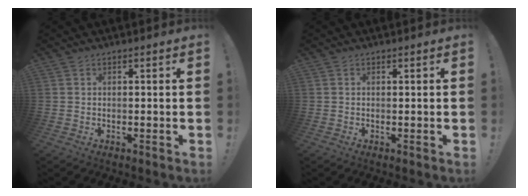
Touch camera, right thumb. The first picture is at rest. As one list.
[{"total": 0.0}]